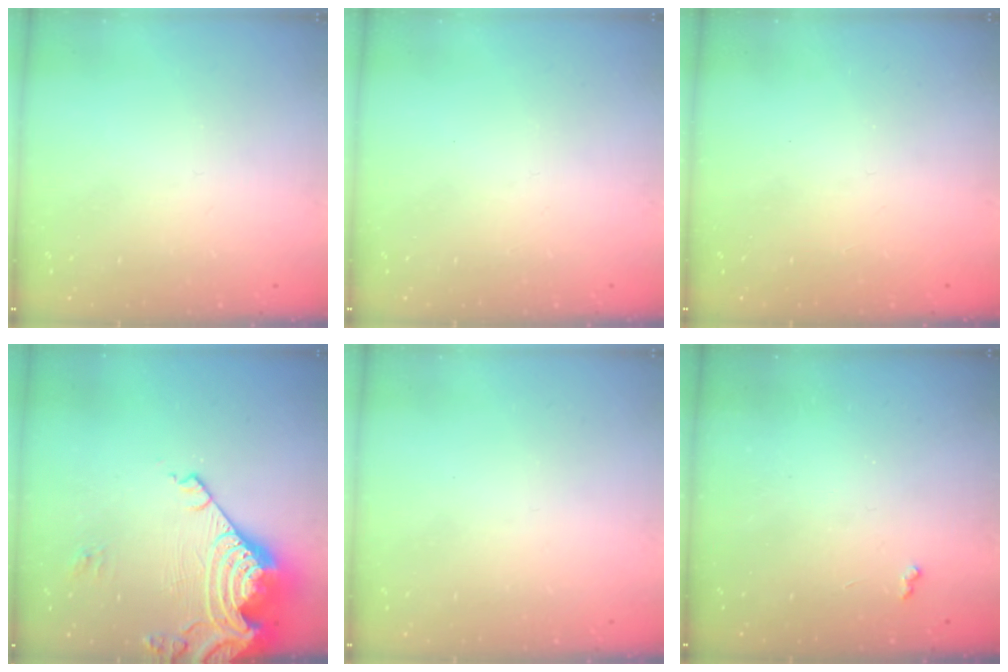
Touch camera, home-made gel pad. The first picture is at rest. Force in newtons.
{"total": 0.0}
{"total": 1.0, "press": 1.0, "slide": 0.1}
{"total": 17.4, "press": 17.3, "slide": 2.0}
{"total": 0.0}
{"total": 3.0, "press": 3.0, "slide": 0.5}